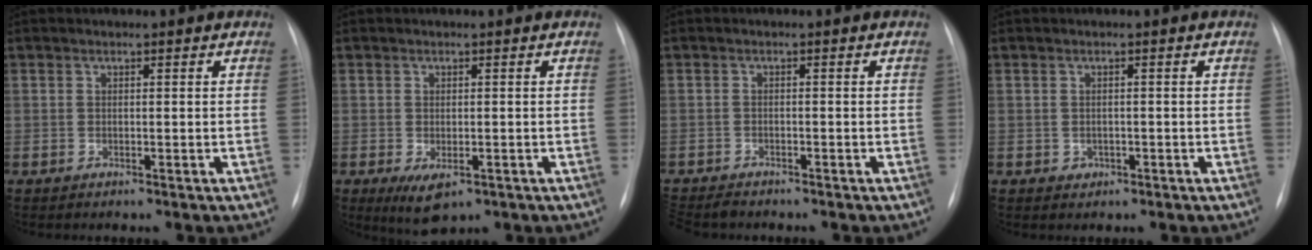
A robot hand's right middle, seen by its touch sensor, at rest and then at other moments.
{"total": 4.4, "force": [-2.1, 2.0, 3.3], "torque": [-0.060, -0.009, -0.024]}
{"total": 5.0, "force": [-4.5, 1.4, 1.5], "torque": [-0.023, -0.013, -0.072]}
{"total": 1.2, "force": [-0.5, 1.1, 0.3], "torque": [-0.002, 0.003, -0.004]}